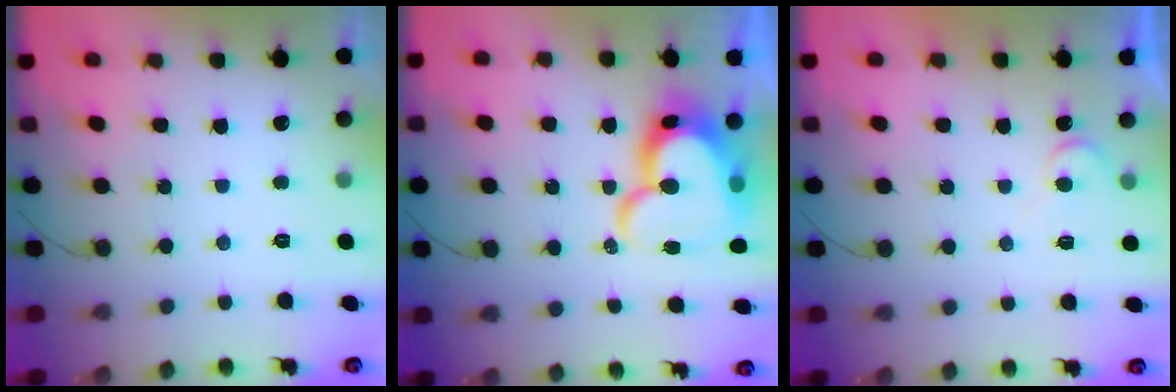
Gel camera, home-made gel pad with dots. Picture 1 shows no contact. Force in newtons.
{"total": 19.5, "press": 19.4, "slide": 1.8}
{"total": 4.0, "press": 4.0, "slide": 0.3}